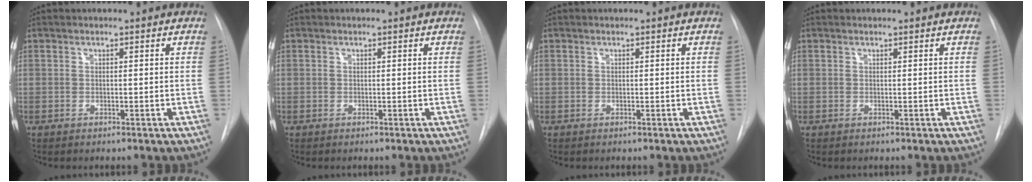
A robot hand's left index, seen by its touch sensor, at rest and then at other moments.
{"total": 0.0}
{"total": 0.0}
{"total": 0.5, "force": [0.5, 0.1, 0.0], "torque": [-0.003, 0.005, 0.006]}